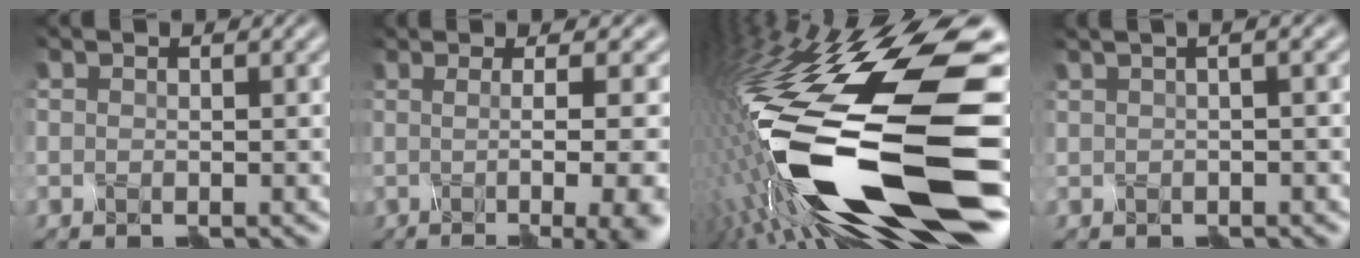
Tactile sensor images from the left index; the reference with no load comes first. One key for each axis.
{"total": 9.5, "fx": -1.4, "fy": 2.1, "fz": 9.1, "tx": -0.076, "ty": 0.007, "tz": -0.016}
{"total": 18.2, "fx": -6.6, "fy": 3.2, "fz": 16.7, "tx": -0.313, "ty": -0.004, "tz": -0.116}
{"total": 1.1, "fx": -0.1, "fy": -1.0, "fz": 0.5, "tx": -0.009, "ty": 0.005, "tz": 0.008}